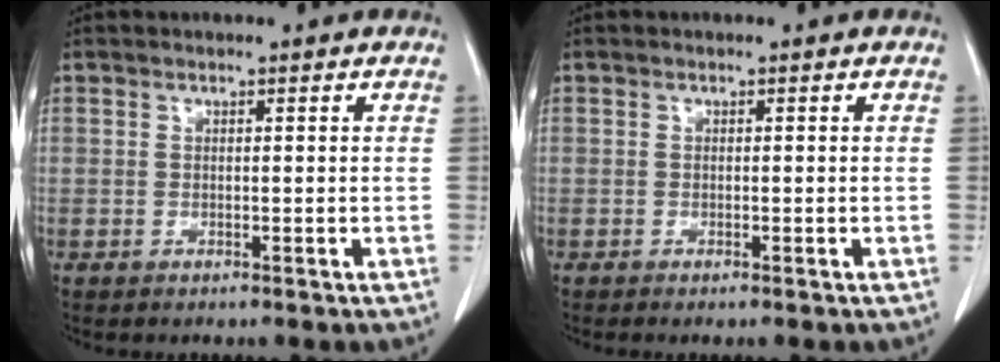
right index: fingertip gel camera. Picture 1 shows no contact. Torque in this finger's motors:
{"motor_torque": [0.00, 0.01, 0.06, 0.02]}